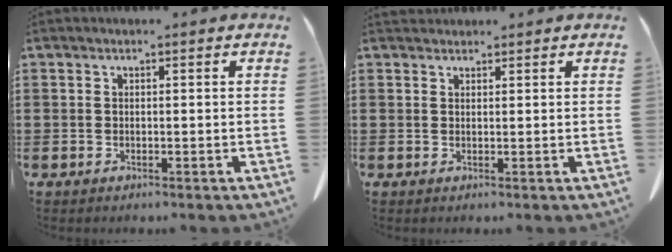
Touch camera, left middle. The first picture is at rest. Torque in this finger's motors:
{"motor_torque": [0.27, 0.24, 0.02, 0.02]}